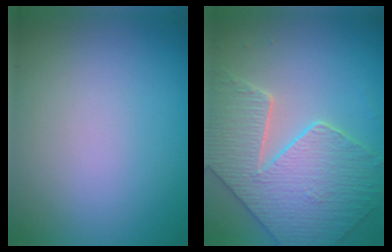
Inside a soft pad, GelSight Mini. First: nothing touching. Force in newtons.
{"total": 5.3, "press": 5.0, "slide": 1.8}